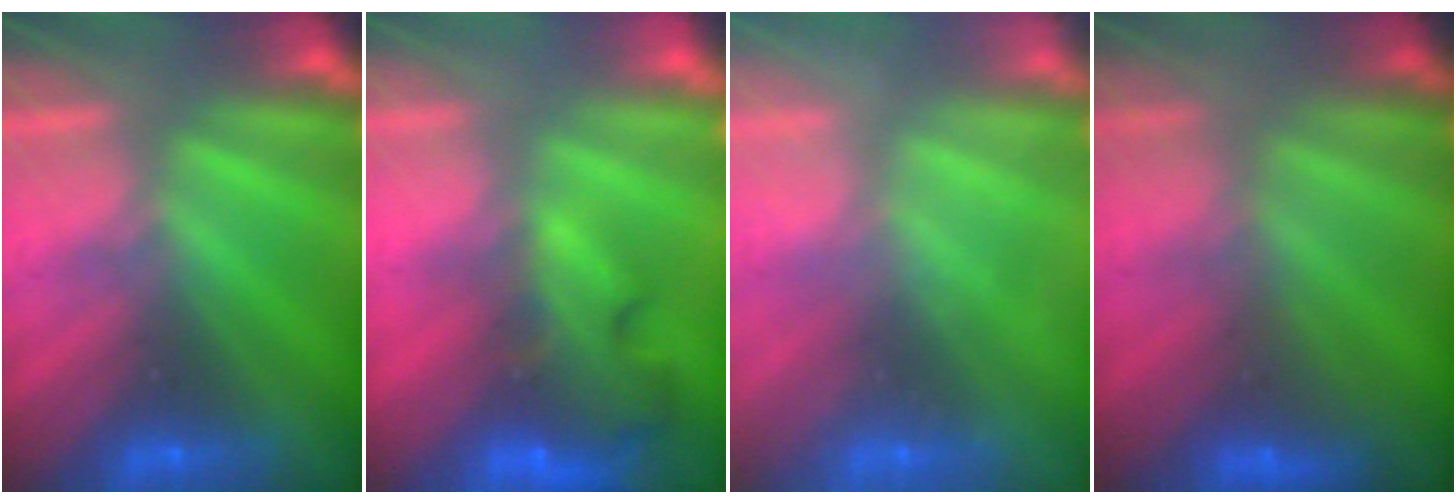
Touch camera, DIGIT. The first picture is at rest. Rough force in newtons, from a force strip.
{"total": 7.8}
{"total": 2.4}
{"total": 2.9}